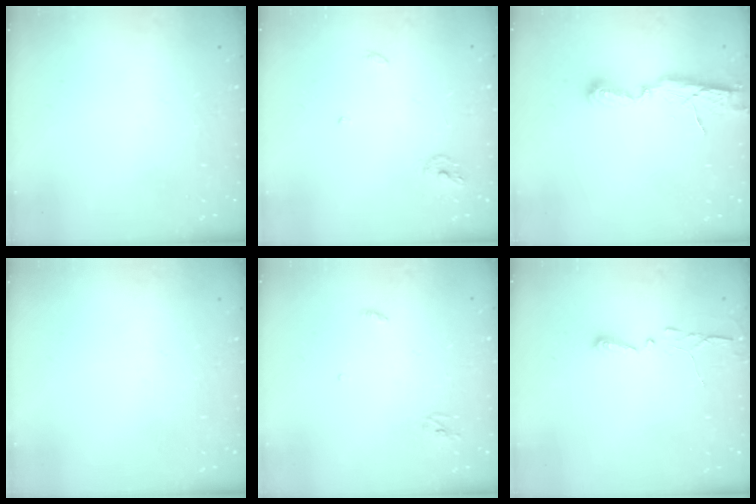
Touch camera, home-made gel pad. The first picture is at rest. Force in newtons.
{"total": 5.2, "press": 5.2, "slide": 0.4}
{"total": 6.5, "press": 6.5, "slide": 0.5}
{"total": 0.0}
{"total": 3.0, "press": 2.9, "slide": 0.2}
{"total": 2.9, "press": 2.9, "slide": 0.4}